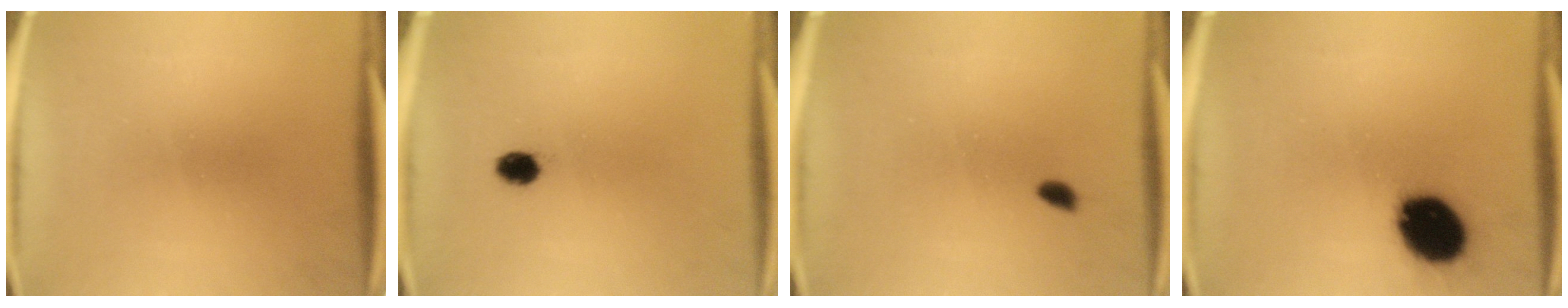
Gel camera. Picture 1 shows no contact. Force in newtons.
{"total": 2.9}
{"total": 1.5}
{"total": 14.8}